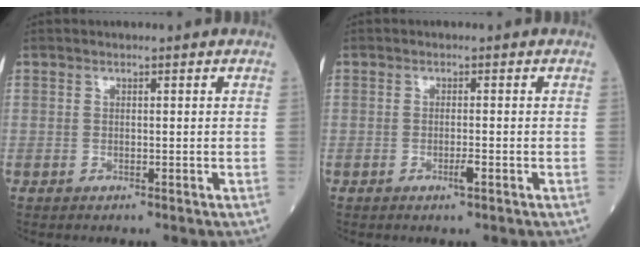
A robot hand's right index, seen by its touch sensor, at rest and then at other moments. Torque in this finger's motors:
{"motor_torque": [0.23, -0.25, 0.16, 0.04]}